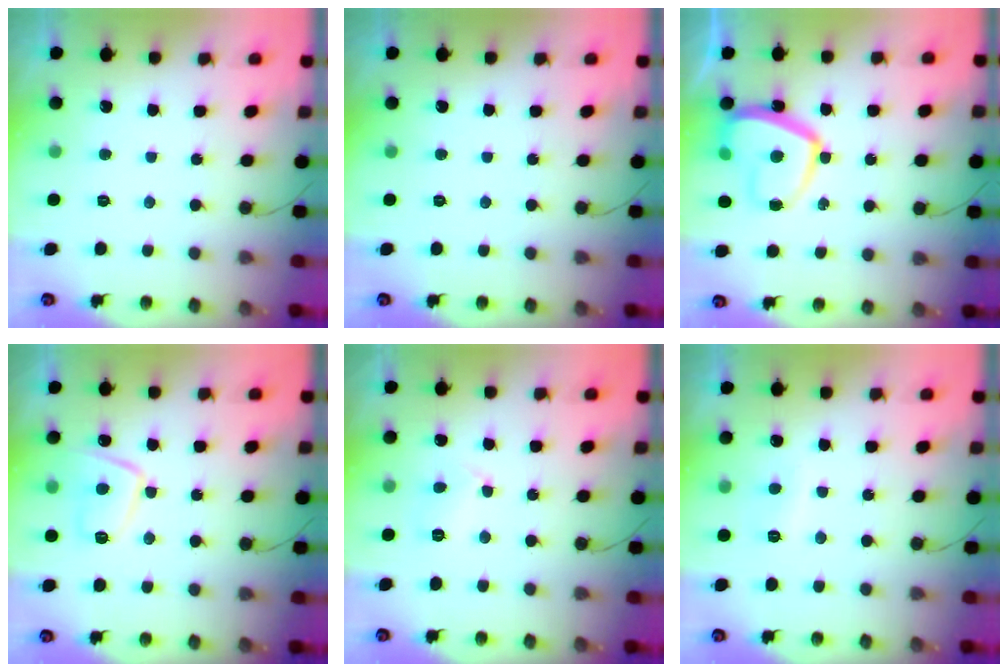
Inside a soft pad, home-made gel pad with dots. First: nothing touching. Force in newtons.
{"total": 0.0}
{"total": 13.8, "press": 13.8, "slide": 1.1}
{"total": 10.6, "press": 10.5, "slide": 0.8}
{"total": 5.1, "press": 5.0, "slide": 0.5}
{"total": 2.9, "press": 2.9, "slide": 0.5}